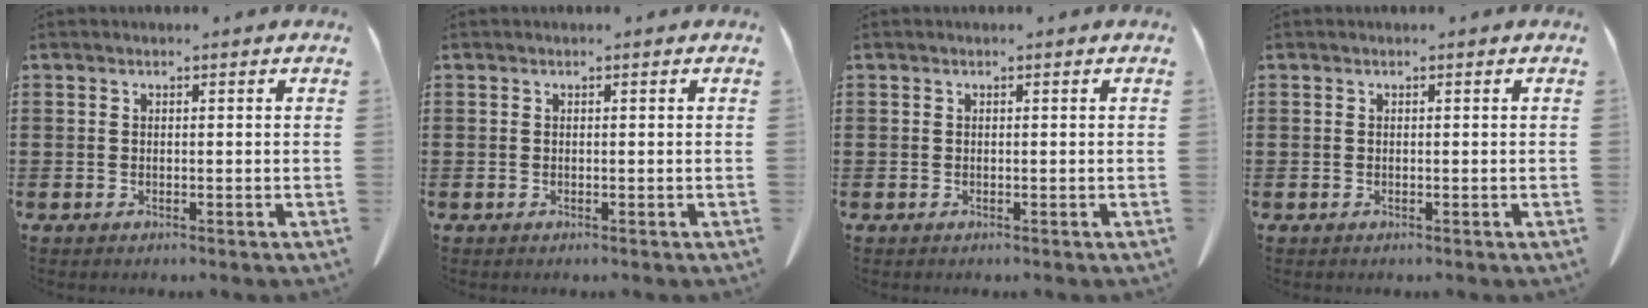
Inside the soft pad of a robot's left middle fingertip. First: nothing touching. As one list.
[{"total": 0.0}, {"total": 0.0}, {"total": 0.0}]